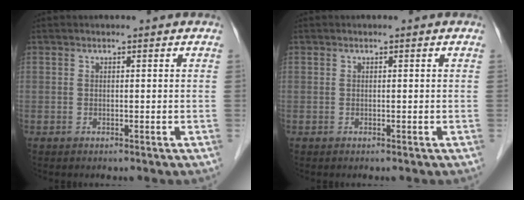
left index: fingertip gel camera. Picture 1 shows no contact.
{"total": 0.0}